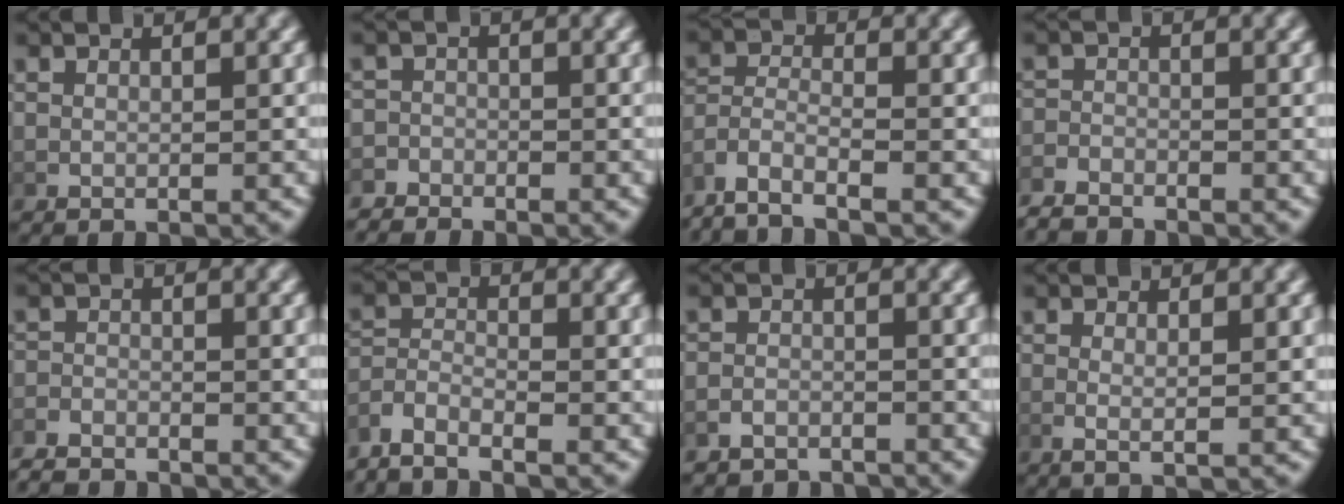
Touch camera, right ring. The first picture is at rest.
{"total": 2.8, "force": [-2.6, 1.1, -0.3], "torque": [0.009, -0.014, -0.045]}
{"total": 5.0, "force": [-2.8, 3.2, 2.6], "torque": [-0.084, -0.025, -0.042]}
{"total": 2.6, "force": [-2.5, 0.6, 0.2], "torque": [-0.007, -0.013, -0.044]}
{"total": 3.0, "force": [-2.9, 0.7, 0.3], "torque": [-0.005, -0.015, -0.049]}
{"total": 3.5, "force": [-2.0, 2.2, 1.7], "torque": [-0.056, -0.015, -0.035]}
{"total": 3.3, "force": [-3.2, 0.8, -0.1], "torque": [0.004, -0.011, -0.053]}
{"total": 1.3, "force": [0.1, 0.0, 1.2], "torque": [-0.032, -0.015, 0.009]}